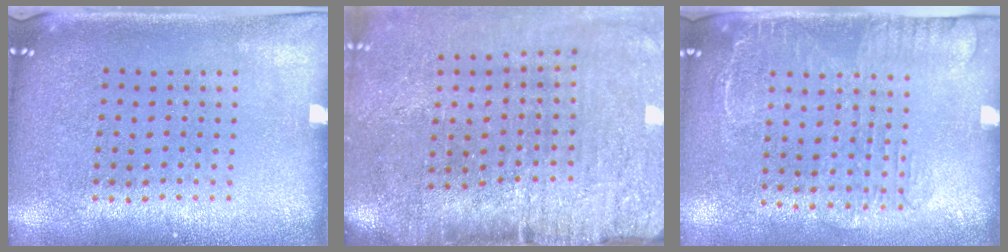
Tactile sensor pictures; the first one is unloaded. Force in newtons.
{"total": 4.5, "press": 3.7, "slide": 2.5}
{"total": 1.6, "press": 1.2, "slide": 1.1}